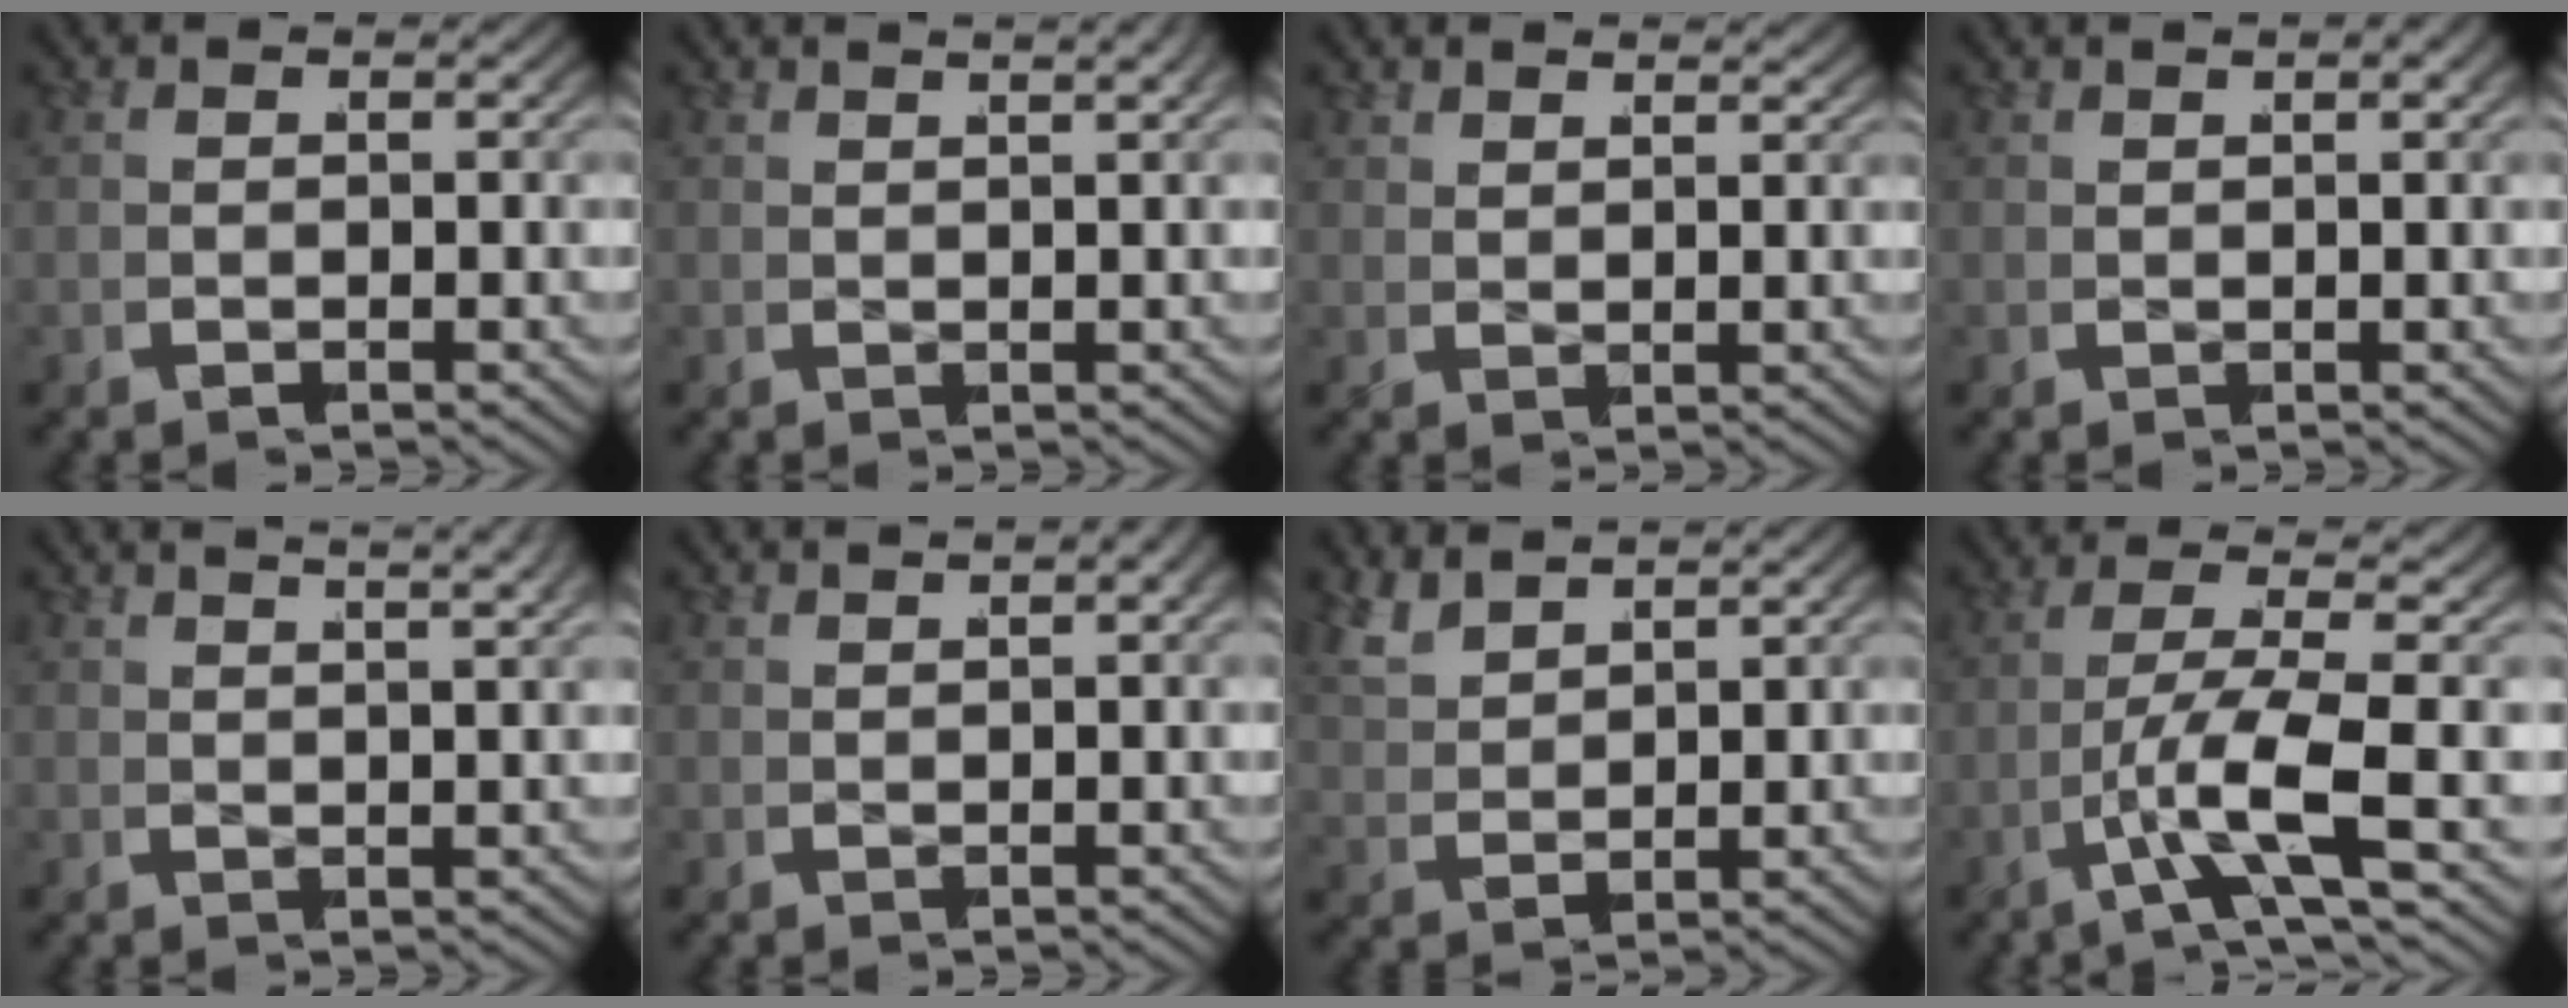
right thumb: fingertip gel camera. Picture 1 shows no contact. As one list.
[{"total": 2.2, "force": [1.8, 0.1, 1.2], "torque": [-0.004, 0.007, 0.028]}, {"total": 2.0, "force": [2.0, 0.0, 0.2], "torque": [0.006, 0.005, 0.034]}, {"total": 1.4, "force": [1.0, 0.1, 0.9], "torque": [-0.001, 0.005, 0.019]}, {"total": 3.5, "force": [2.7, 0.6, 2.1], "torque": [-0.009, 0.013, 0.038]}, {"total": 1.6, "force": [0.9, 0.5, 1.3], "torque": [-0.002, 0.006, 0.017]}, {"total": 2.6, "force": [2.2, 0.8, 1.0], "torque": [-0.029, 0.002, 0.048]}, {"total": 4.9, "force": [-1.6, 0.4, 4.6], "torque": [-0.102, -0.011, -0.028]}]